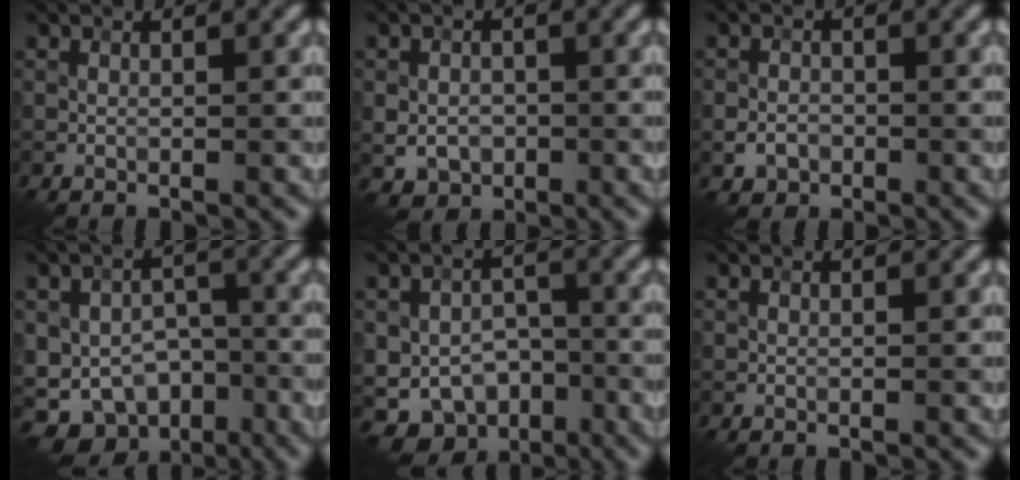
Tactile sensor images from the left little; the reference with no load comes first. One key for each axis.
{"total": 3.0, "fx": -0.8, "fy": 2.5, "fz": 1.6, "tx": -0.030, "ty": -0.003, "tz": -0.013}
{"total": 1.9, "fx": -0.8, "fy": 1.6, "fz": 0.8, "tx": -0.011, "ty": -0.002, "tz": -0.018}
{"total": 10.9, "fx": -5.6, "fy": 7.7, "fz": 5.4, "tx": -0.073, "ty": -0.016, "tz": -0.078}
{"total": 9.2, "fx": -4.2, "fy": 6.6, "fz": 4.7, "tx": -0.055, "ty": -0.010, "tz": -0.066}
{"total": 0.0}